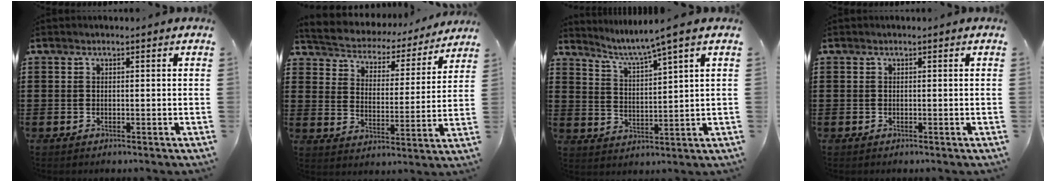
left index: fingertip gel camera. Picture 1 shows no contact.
{"total": 3.8, "force": [3.7, 0.8, -0.1], "torque": [-0.025, -0.031, 0.055]}
{"total": 4.2, "force": [3.2, -1.0, 2.4], "torque": [-0.061, -0.025, 0.047]}
{"total": 0.0}